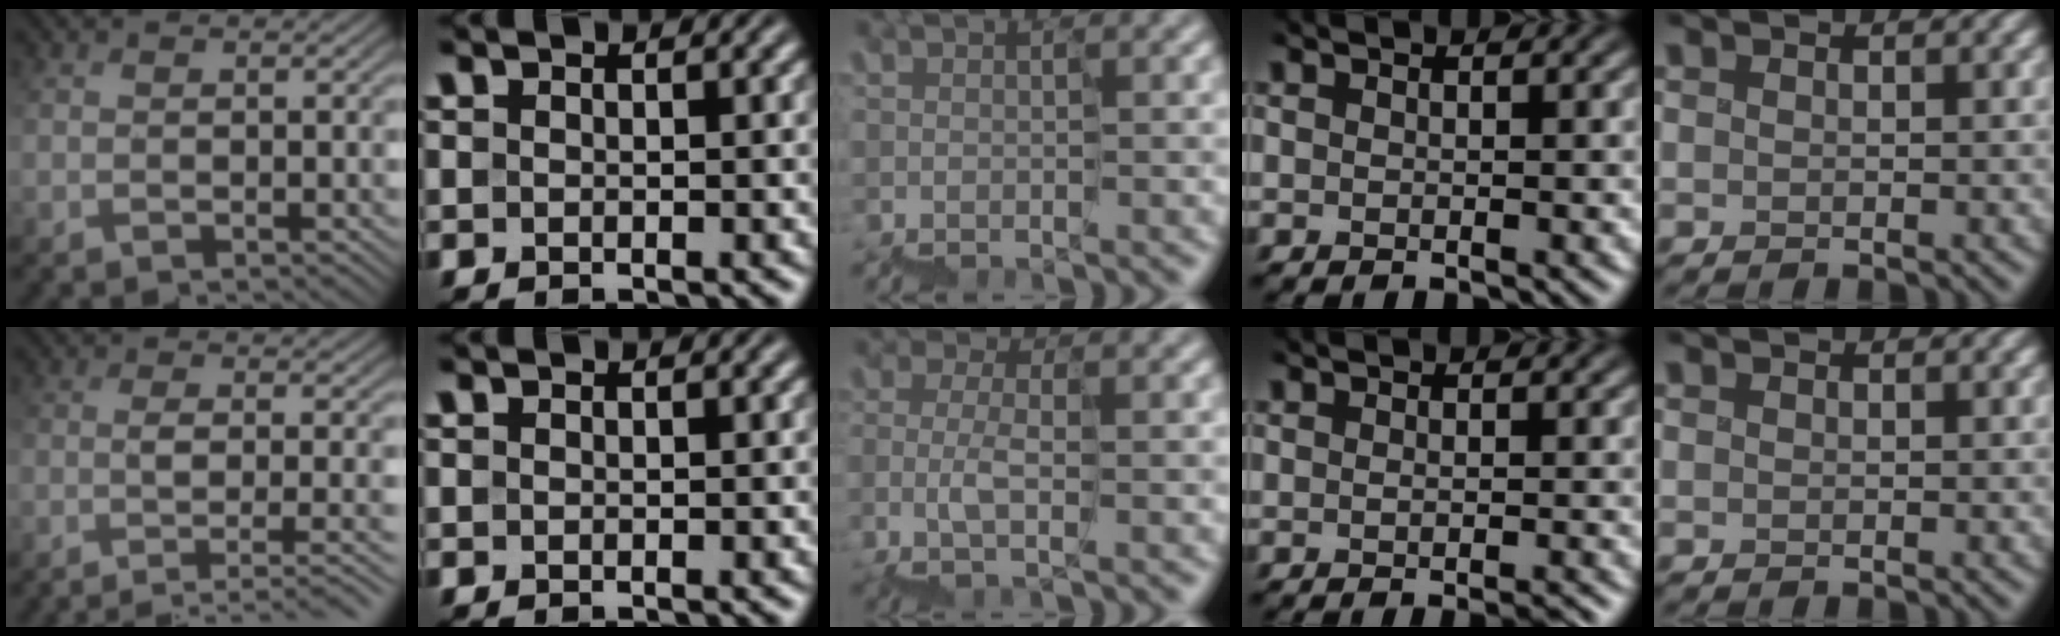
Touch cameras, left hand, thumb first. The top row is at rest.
{"thumb": {"total": 6.5, "force": [-3.0, 1.9, 5.4], "torque": [-0.078, -0.006, -0.043]}, "middle": {"total": 1.3, "force": [-0.6, 0.4, 1.1], "torque": [-0.029, 0.007, -0.009]}, "ring": {"total": 1.2, "force": [-0.7, -0.2, 1.0], "torque": [-0.009, 0.001, -0.011]}}